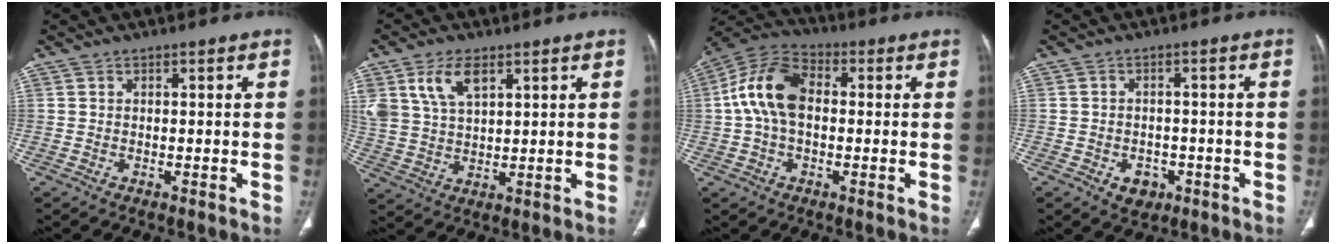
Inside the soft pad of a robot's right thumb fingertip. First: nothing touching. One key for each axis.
{"total": 8.7, "fx": 4.4, "fy": 4.7, "fz": 5.9, "tx": -0.112, "ty": -0.012, "tz": 0.094}
{"total": 12.3, "fx": 0.7, "fy": 7.8, "fz": 9.4, "tx": -0.182, "ty": 0.032, "tz": 0.001}
{"total": 4.1, "fx": -1.8, "fy": 3.1, "fz": 2.0, "tx": -0.012, "ty": 0.010, "tz": -0.016}